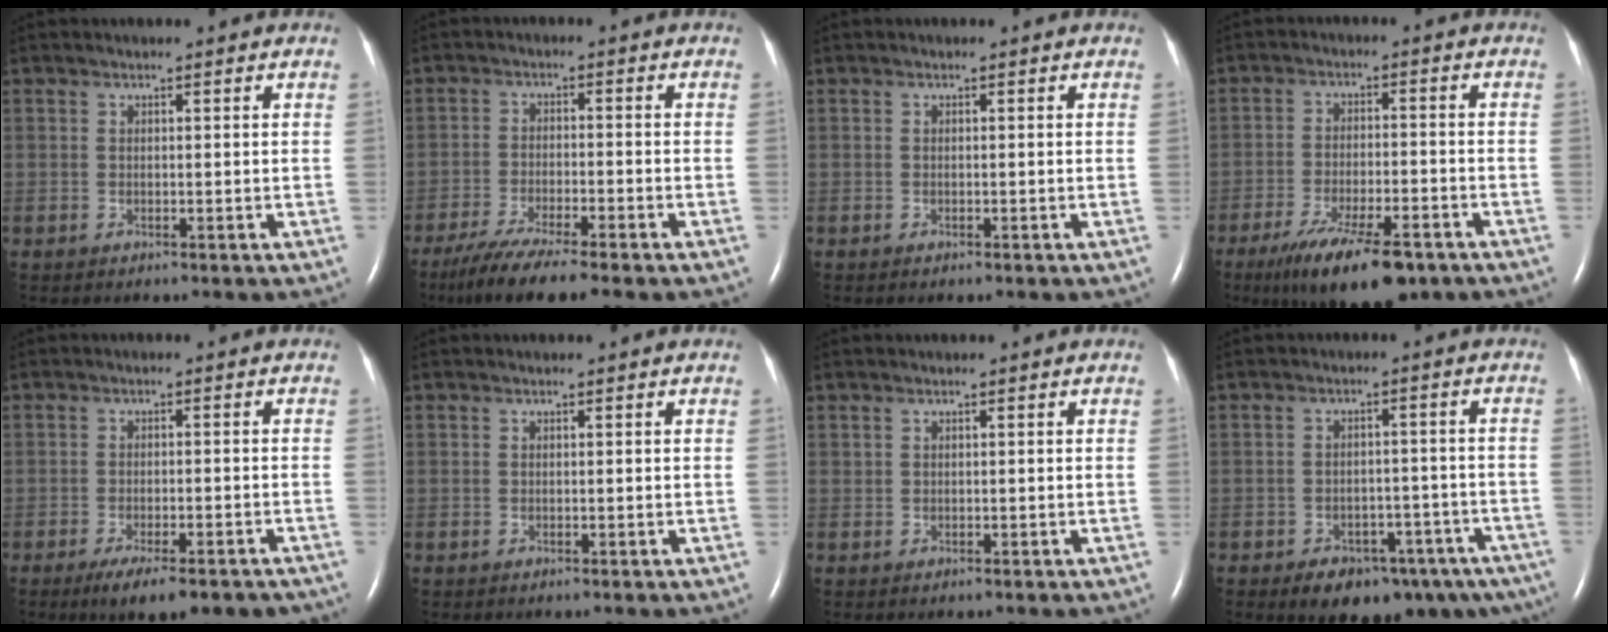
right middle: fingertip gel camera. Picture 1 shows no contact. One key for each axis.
{"total": 8.6, "fx": -6.7, "fy": 0.1, "fz": 5.4, "tx": -0.098, "ty": -0.025, "tz": -0.115}
{"total": 0.0}
{"total": 12.7, "fx": -8.5, "fy": 3.1, "fz": 8.9, "tx": -0.148, "ty": -0.024, "tz": -0.136}
{"total": 10.6, "fx": -8.1, "fy": 2.7, "fz": 6.3, "tx": -0.077, "ty": -0.007, "tz": -0.110}
{"total": 0.0}
{"total": 0.0}
{"total": 13.3, "fx": -9.3, "fy": 6.4, "fz": 7.0, "tx": -0.064, "ty": 0.013, "tz": -0.116}